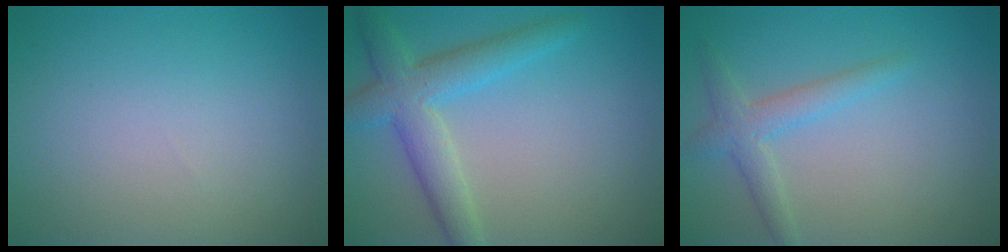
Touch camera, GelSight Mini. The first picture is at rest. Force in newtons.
{"total": 4.7, "press": 4.7, "slide": 0.1}
{"total": 2.4, "press": 2.4, "slide": 0.1}